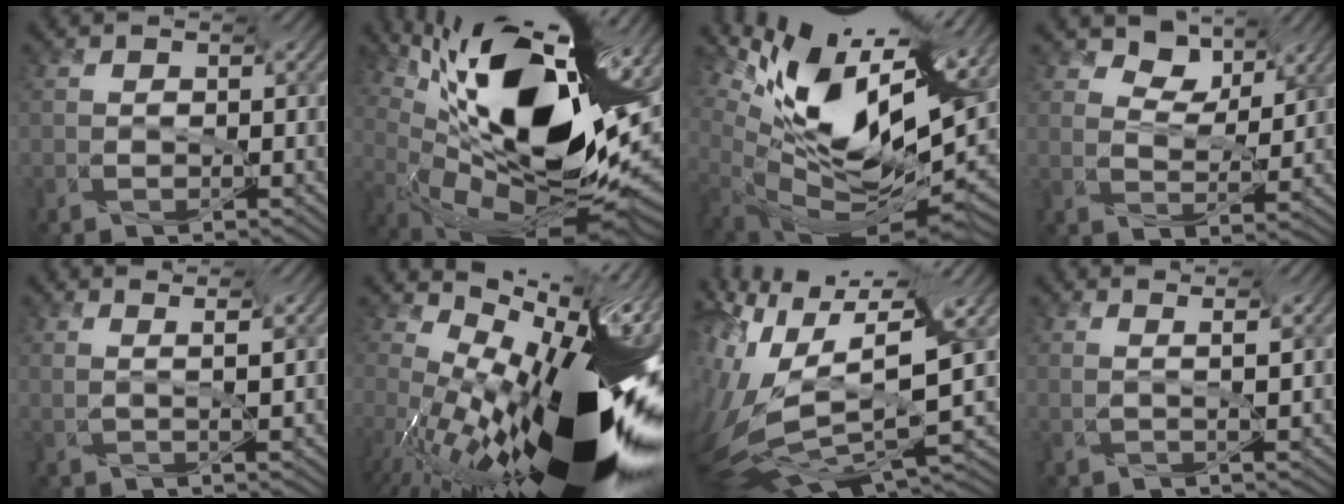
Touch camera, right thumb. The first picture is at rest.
{"total": 15.7, "force": [3.7, 5.5, 14.3], "torque": [-0.229, 0.007, 0.063]}
{"total": 13.2, "force": [4.4, 5.4, 11.2], "torque": [-0.197, 0.002, 0.093]}
{"total": 4.9, "force": [3.8, 2.0, 2.5], "torque": [-0.042, -0.004, 0.063]}
{"total": 3.6, "force": [3.2, -0.3, 1.6], "torque": [-0.016, -0.005, 0.055]}
{"total": 16.8, "force": [-5.1, 4.4, 15.4], "torque": [-0.227, -0.024, -0.088]}
{"total": 12.7, "force": [1.3, 4.8, 11.7], "torque": [-0.249, -0.009, 0.037]}
{"total": 3.2, "force": [2.8, -0.5, 1.4], "torque": [-0.010, -0.005, 0.050]}